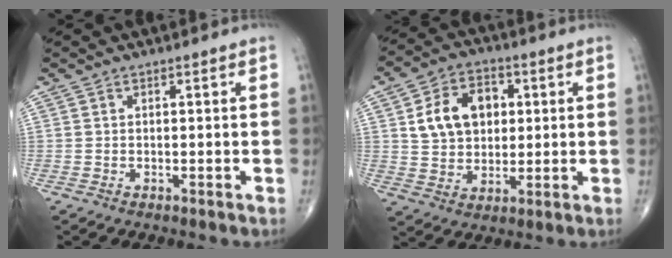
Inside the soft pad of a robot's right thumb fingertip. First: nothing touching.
{"total": 12.2, "force": [2.6, 9.0, 7.9], "torque": [-0.105, 0.007, 0.044]}